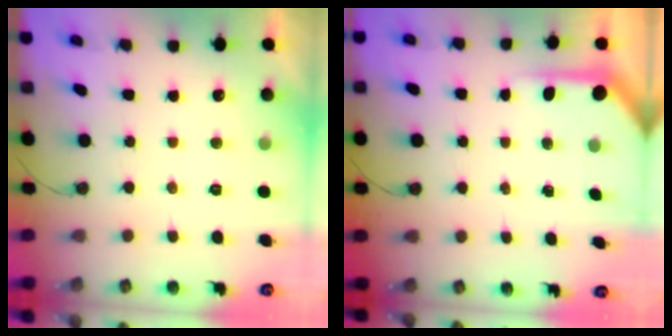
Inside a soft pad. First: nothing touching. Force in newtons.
{"total": 4.0, "press": 3.9, "slide": 0.3}